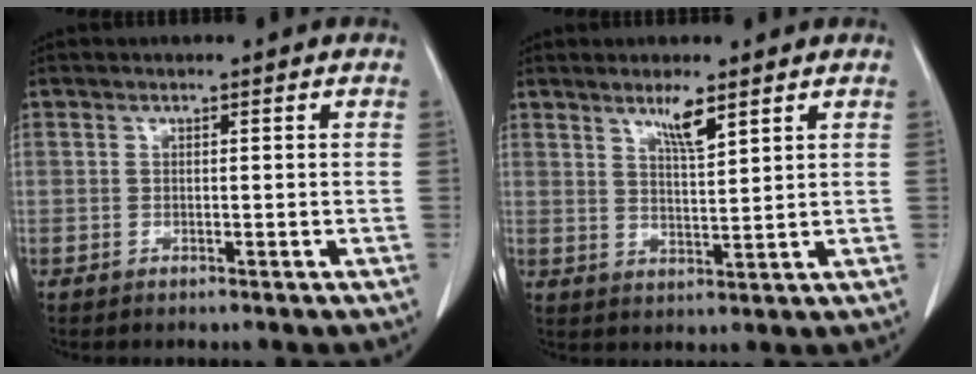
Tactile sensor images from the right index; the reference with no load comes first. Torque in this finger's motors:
{"motor_torque": [0.11, 0.10, 0.04, 0.03]}